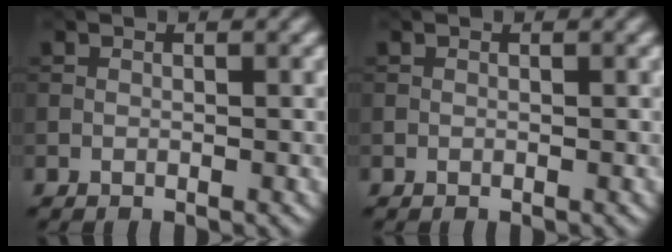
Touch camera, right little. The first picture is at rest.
{"total": 0.0}